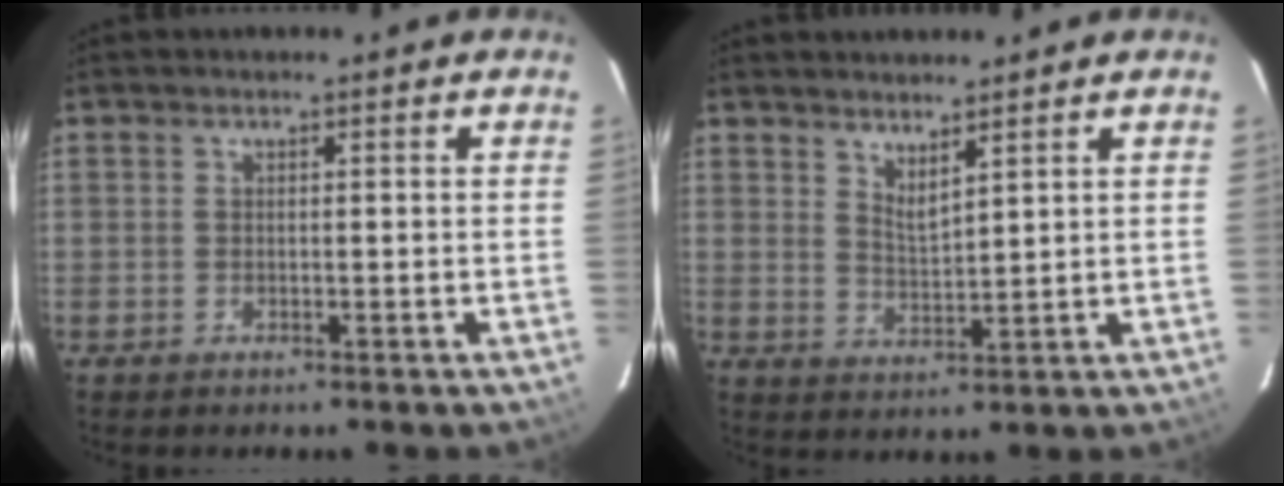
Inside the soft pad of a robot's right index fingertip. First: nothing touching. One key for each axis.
{"total": 3.7, "fx": 3.0, "fy": 0.5, "fz": 2.0, "tx": -0.036, "ty": -0.006, "tz": 0.051}